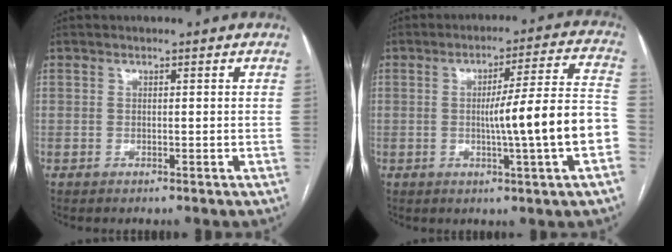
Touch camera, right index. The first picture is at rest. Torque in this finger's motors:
{"motor_torque": [0.69, 0.17, 0.59, 0.15]}